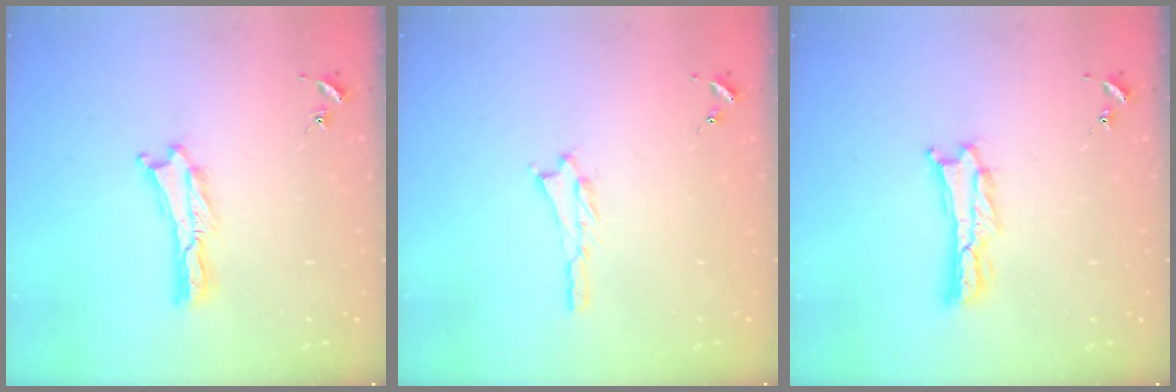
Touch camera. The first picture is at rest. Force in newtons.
{"total": 0.8, "press": 0.8, "slide": 0.2}
{"total": 1.6, "press": 1.6, "slide": 0.2}